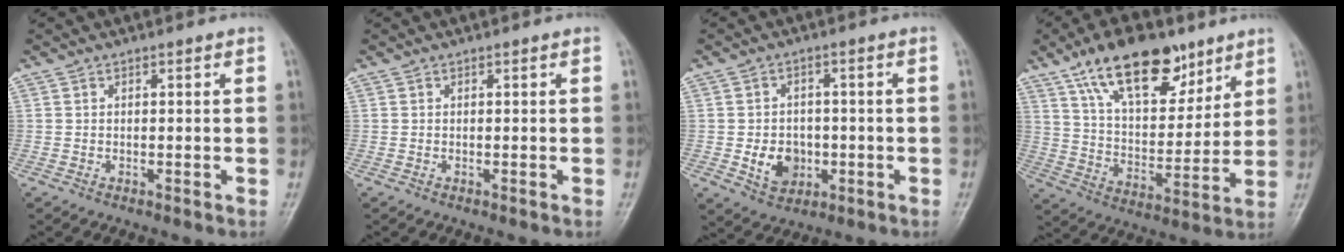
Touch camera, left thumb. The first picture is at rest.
{"total": 0.0}
{"total": 6.9, "force": [-1.5, 5.6, 3.7], "torque": [-0.032, 0.007, -0.017]}
{"total": 19.2, "force": [12.1, 9.2, 11.7], "torque": [-0.148, -0.047, 0.213]}